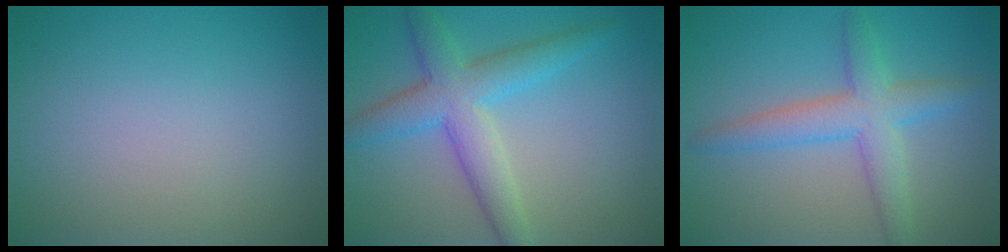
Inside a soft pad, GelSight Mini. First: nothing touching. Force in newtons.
{"total": 5.4, "press": 5.4, "slide": 0.1}
{"total": 4.5, "press": 4.5, "slide": 0.1}